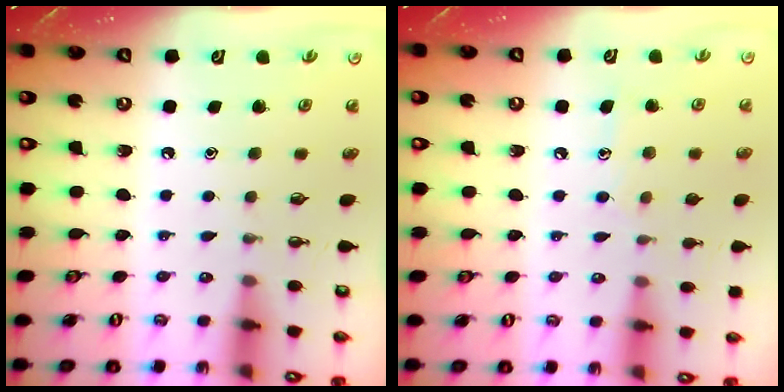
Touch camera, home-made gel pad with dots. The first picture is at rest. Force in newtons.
{"total": 7.0, "press": 7.0, "slide": 0.1}